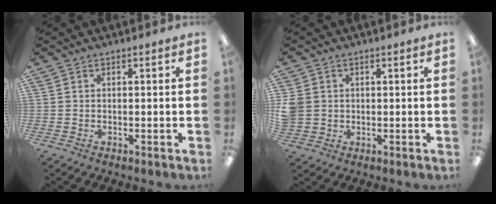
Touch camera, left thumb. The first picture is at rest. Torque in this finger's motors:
{"motor_torque": [0.20, 0.18, 0.71, -0.34, 0.02]}